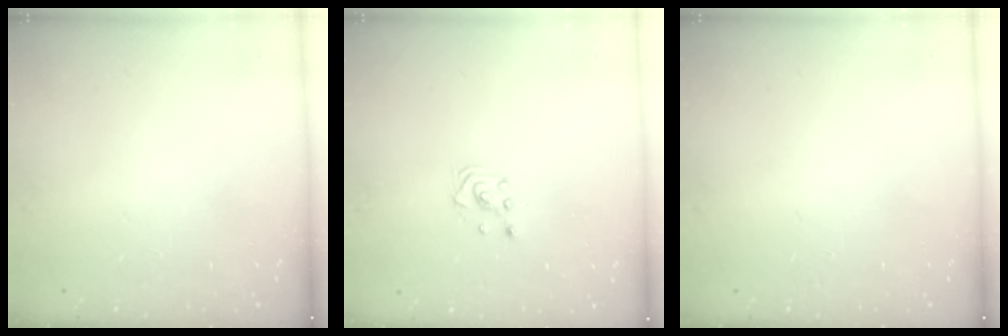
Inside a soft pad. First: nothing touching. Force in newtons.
{"total": 2.8, "press": 2.8, "slide": 0.3}
{"total": 0.0}